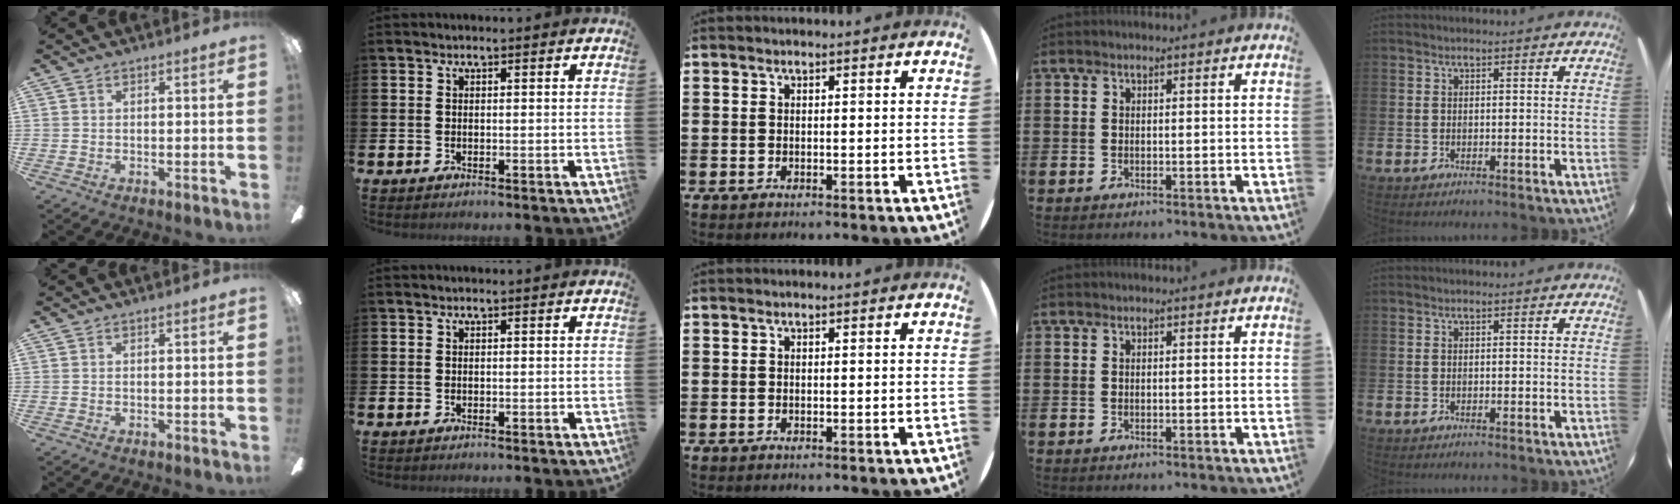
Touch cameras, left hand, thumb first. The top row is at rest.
{}